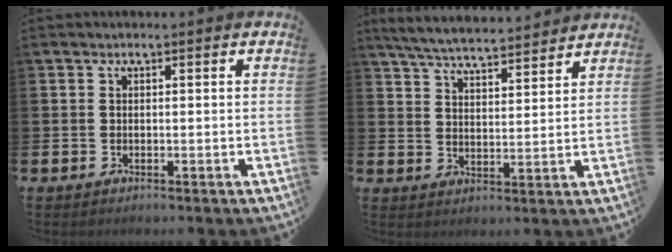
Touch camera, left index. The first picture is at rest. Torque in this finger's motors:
{"motor_torque": [0.31, -0.96, 0.44, 0.18]}